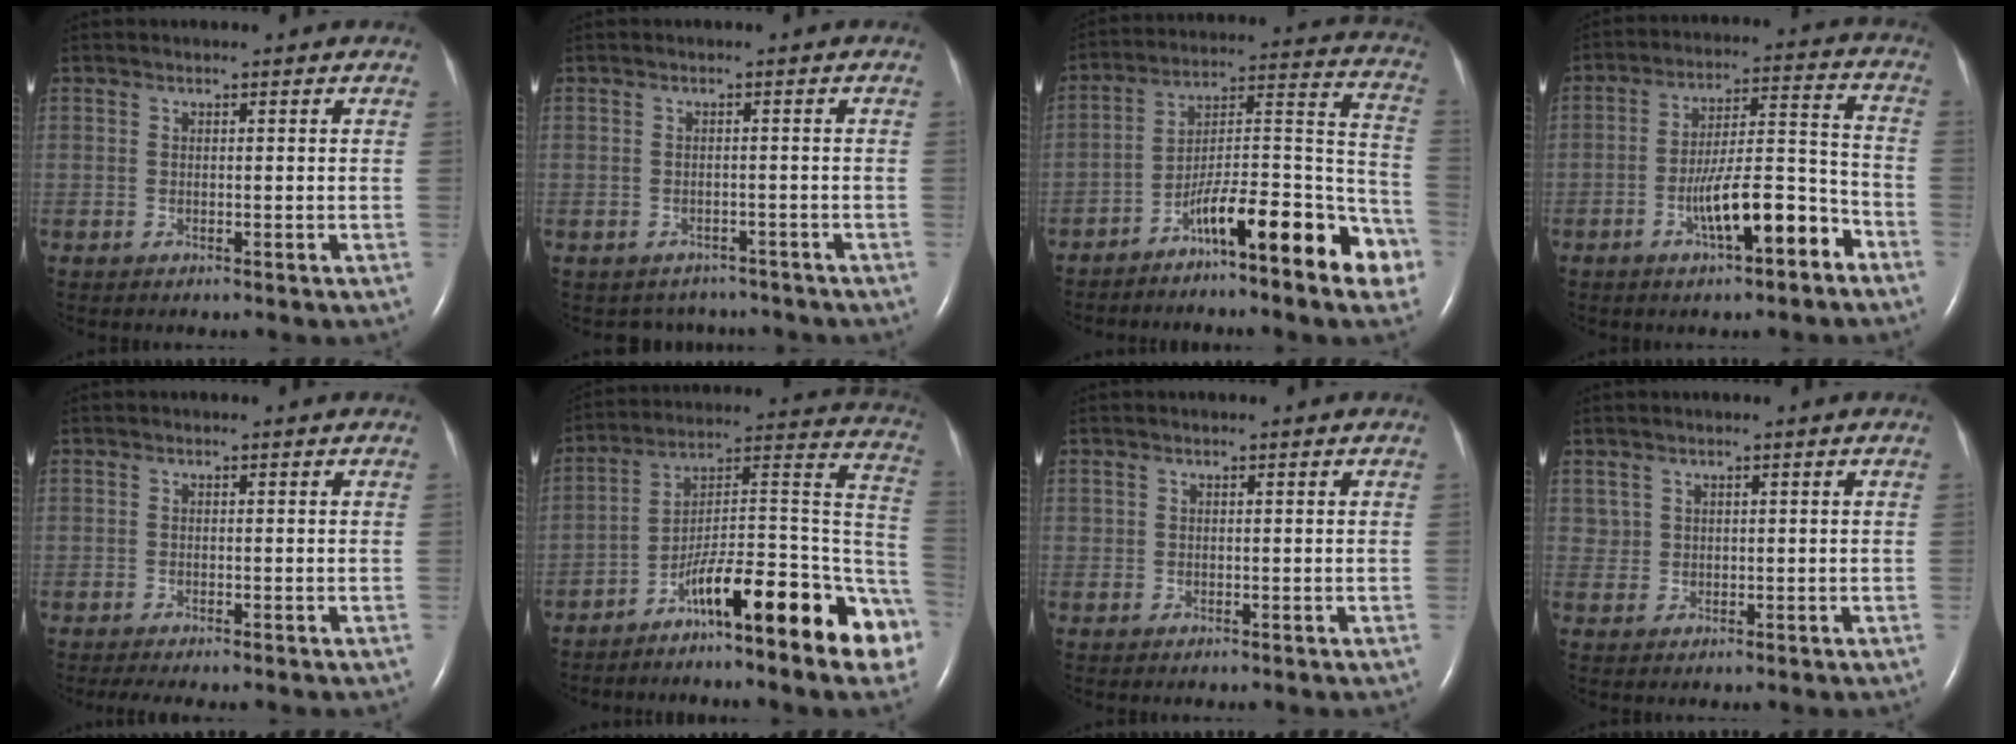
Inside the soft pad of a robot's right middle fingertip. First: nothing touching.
{"total": 4.1, "force": [-3.6, 2.0, -0.4], "torque": [0.003, 0.011, -0.044]}
{"total": 15.9, "force": [-9.3, 2.0, 12.8], "torque": [-0.174, 0.042, -0.146]}
{"total": 11.2, "force": [-6.0, 1.9, 9.3], "torque": [-0.154, 0.018, -0.093]}
{"total": 2.8, "force": [-2.3, 0.3, 1.6], "torque": [-0.026, -0.009, -0.032]}
{"total": 17.6, "force": [-10.0, 2.0, 14.4], "torque": [-0.150, 0.054, -0.151]}
{"total": 0.0}
{"total": 1.3, "force": [0.8, 1.0, -0.1], "torque": [0.011, 0.006, 0.011]}